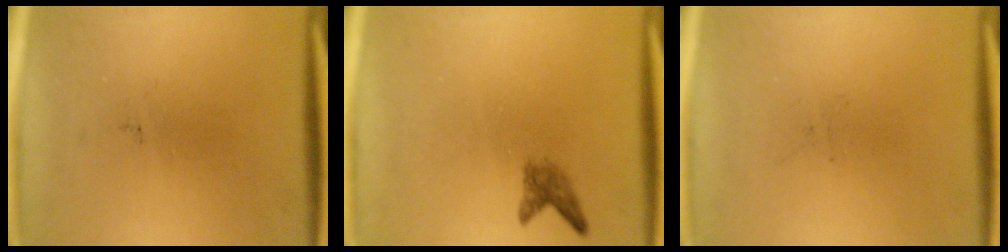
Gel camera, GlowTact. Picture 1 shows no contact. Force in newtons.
{"total": 1.8}
{"total": 0.0}